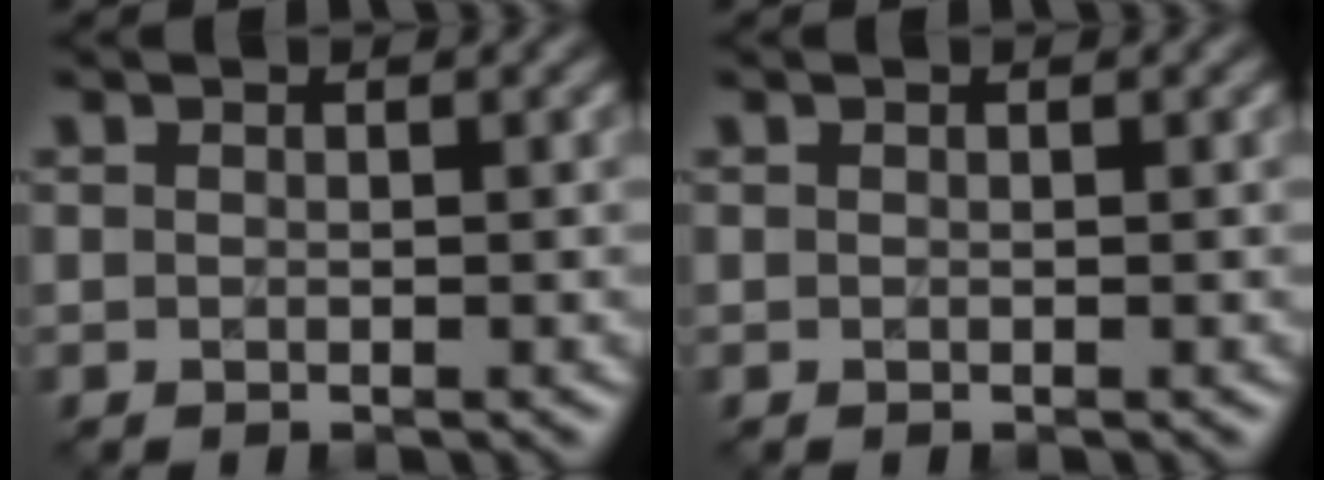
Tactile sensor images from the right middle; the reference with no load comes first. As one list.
[{"total": 0.0}]